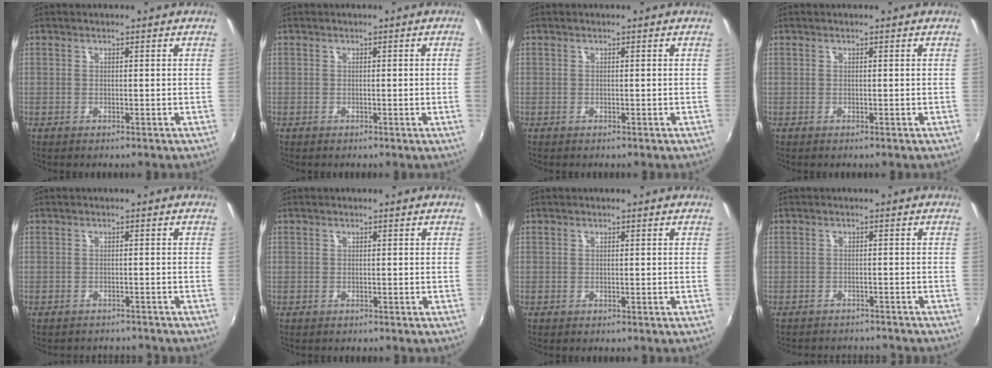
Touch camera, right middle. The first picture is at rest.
{"total": 1.2, "force": [0.1, -0.8, 0.9], "torque": [-0.007, -0.008, 0.002]}
{"total": 0.0}
{"total": 0.0}
{"total": 4.7, "force": [-4.4, 1.5, 0.9], "torque": [-0.024, -0.007, -0.060]}
{"total": 0.5, "force": [-0.4, 0.3, -0.1], "torque": [0.001, -0.002, -0.007]}
{"total": 0.0}
{"total": 5.7, "force": [-5.0, 2.6, 1.0], "torque": [-0.029, 0.006, -0.071]}